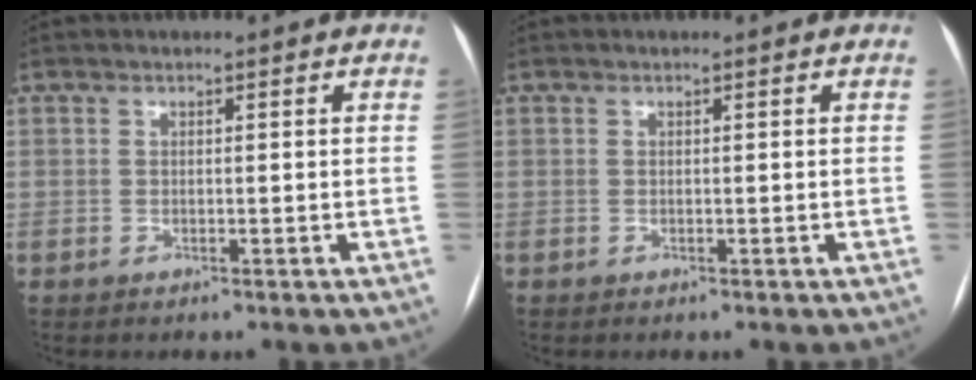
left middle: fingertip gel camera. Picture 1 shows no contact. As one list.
[{"total": 0.0}]